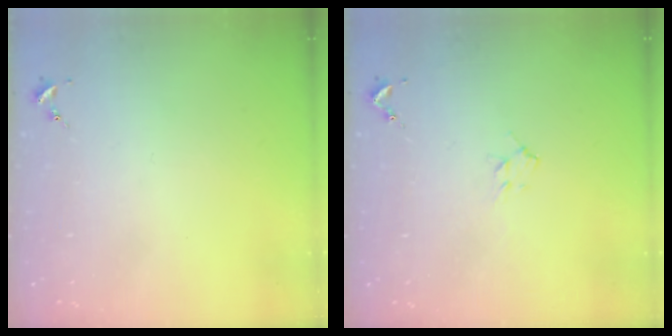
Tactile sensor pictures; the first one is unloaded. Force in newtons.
{"total": 5.6, "press": 5.5, "slide": 1.0}